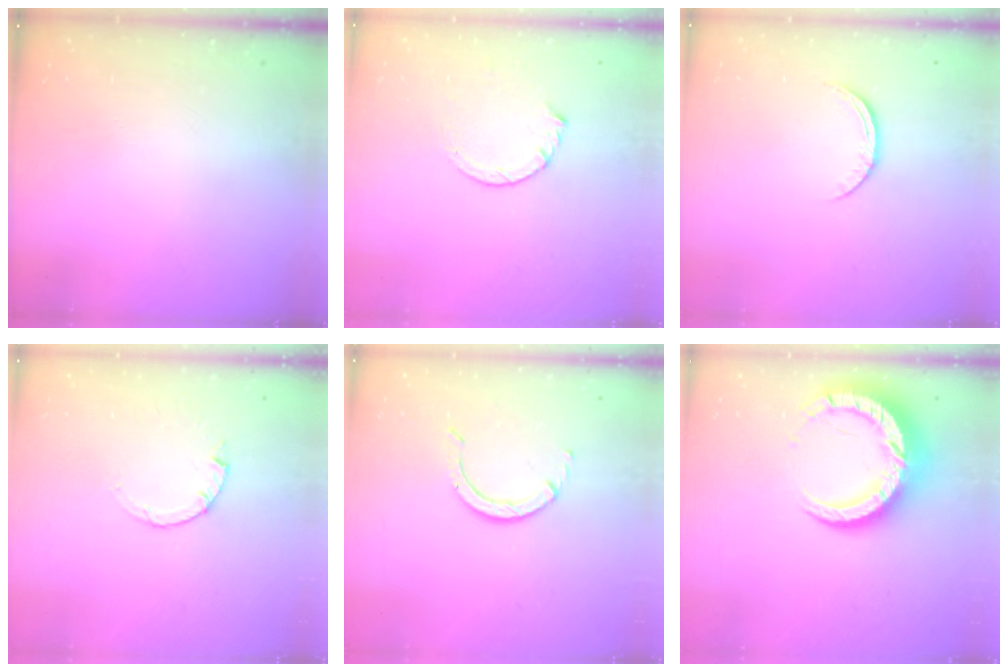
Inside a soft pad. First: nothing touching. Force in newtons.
{"total": 4.4, "press": 4.4, "slide": 0.5}
{"total": 6.5, "press": 6.5, "slide": 0.7}
{"total": 0.9, "press": 0.8, "slide": 0.2}
{"total": 2.9, "press": 2.9, "slide": 0.2}
{"total": 12.7, "press": 12.7, "slide": 0.8}